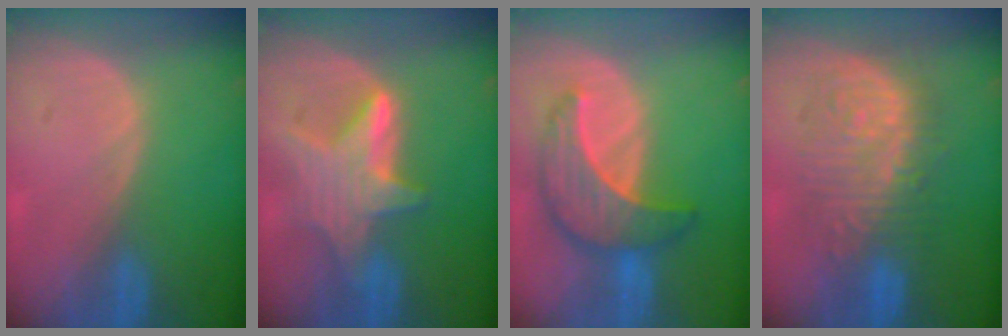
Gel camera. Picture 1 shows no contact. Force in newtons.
{"total": 7.1, "press": 7.1, "slide": 0.3}
{"total": 8.5, "press": 8.4, "slide": 0.5}
{"total": 9.8, "press": 9.8, "slide": 0.4}